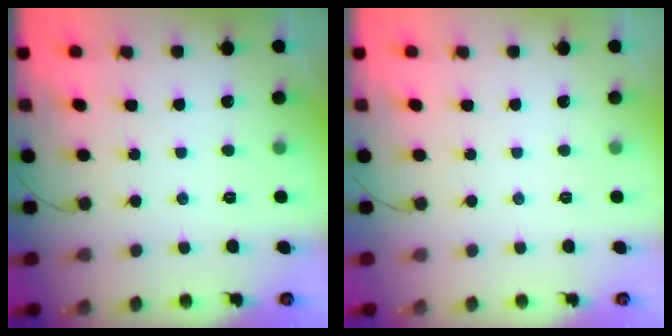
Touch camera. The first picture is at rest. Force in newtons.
{"total": 0.0}